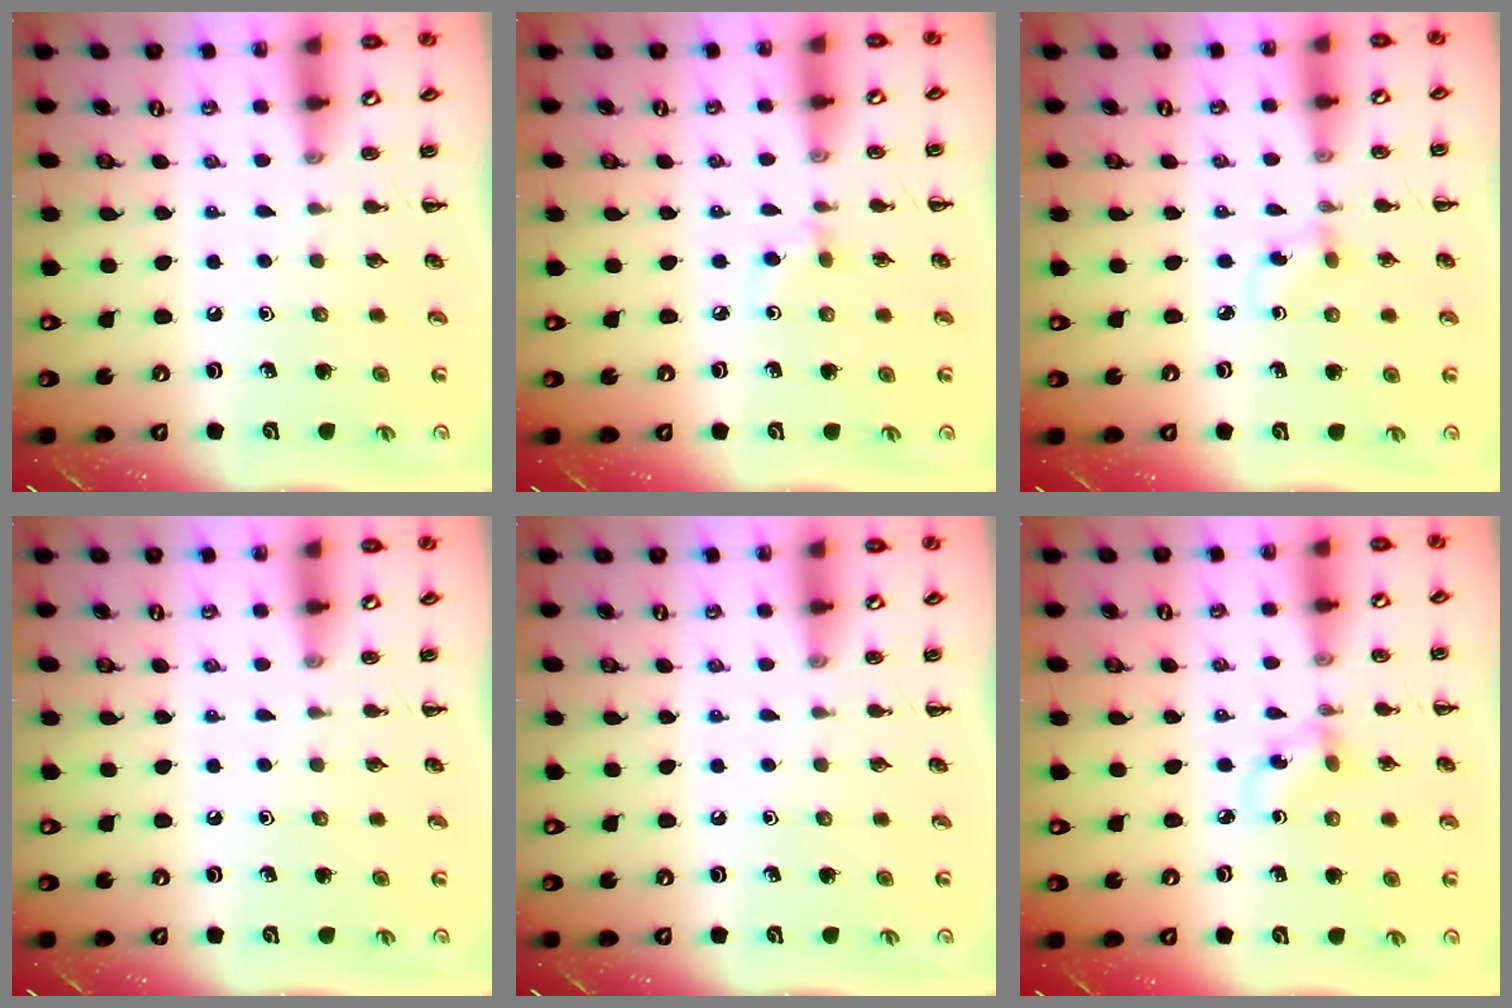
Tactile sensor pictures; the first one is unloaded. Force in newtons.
{"total": 4.0, "press": 3.7, "slide": 1.4}
{"total": 2.3, "press": 2.0, "slide": 1.1}
{"total": 0.0}
{"total": 0.0}
{"total": 2.8, "press": 2.8, "slide": 0.7}